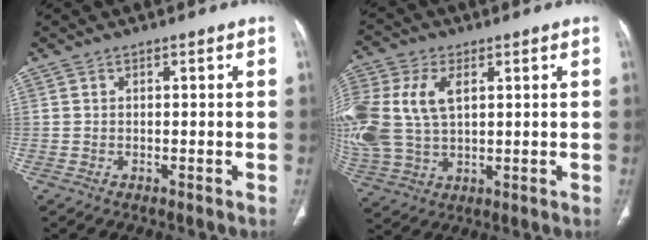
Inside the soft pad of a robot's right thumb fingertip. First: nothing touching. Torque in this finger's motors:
{"motor_torque": [0.48, 0.54, 1.17, 0.60, 0.31]}